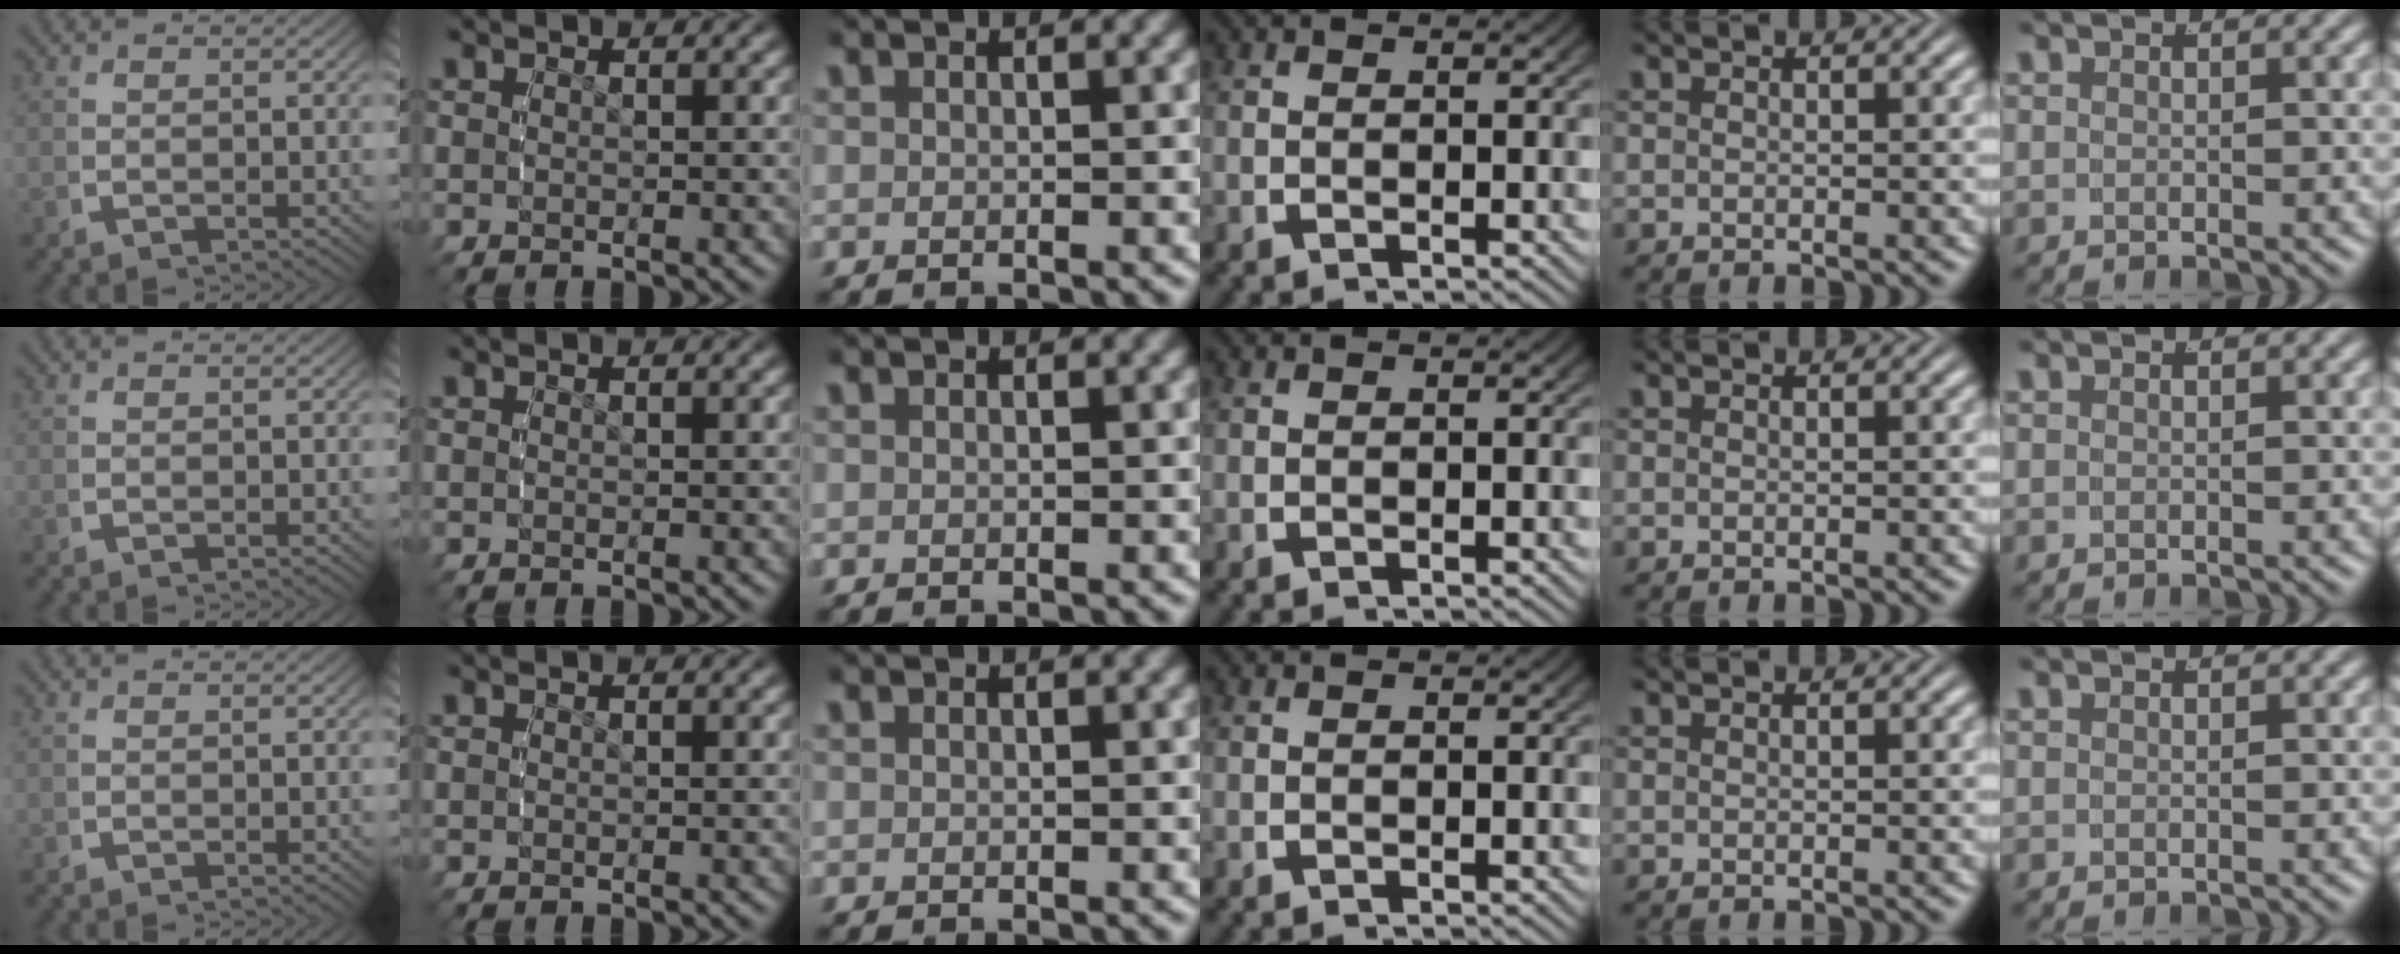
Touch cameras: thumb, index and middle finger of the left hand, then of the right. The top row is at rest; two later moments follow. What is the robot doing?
{"motion": "reach", "object": "glasses case"}